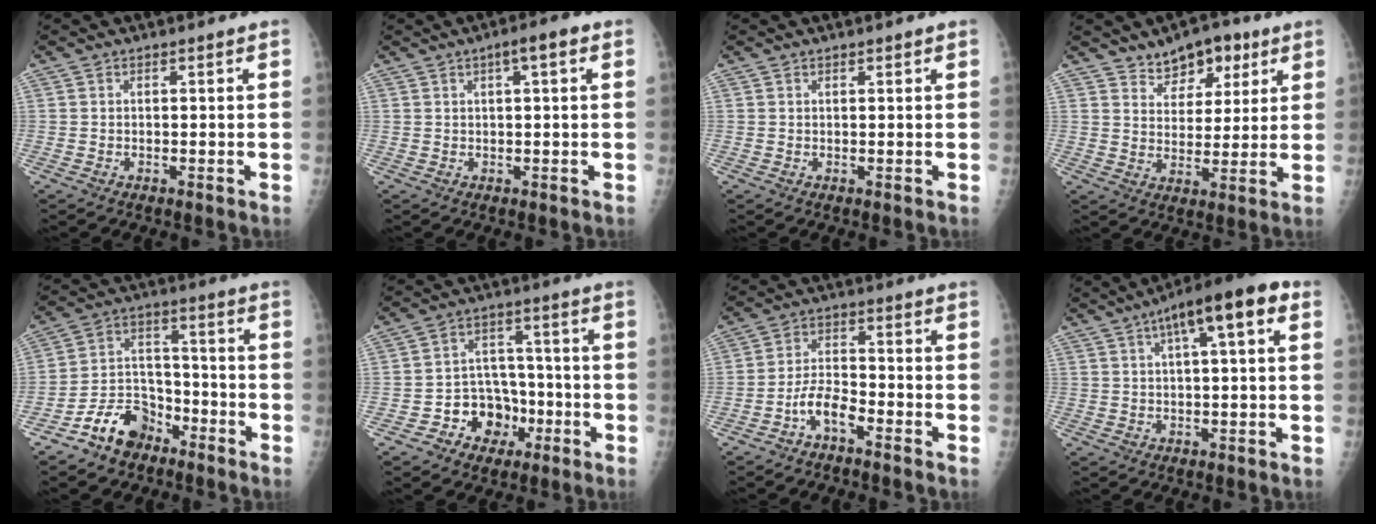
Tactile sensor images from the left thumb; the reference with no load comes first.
{"total": 3.9, "force": [1.5, 0.8, 3.5], "torque": [-0.052, 0.009, 0.021]}
{"total": 0.5, "force": [0.4, 0.2, 0.2], "torque": [-0.002, -0.002, 0.005]}
{"total": 9.2, "force": [5.9, 5.6, 4.2], "torque": [-0.027, -0.030, 0.094]}
{"total": 9.9, "force": [-6.8, 6.3, 3.6], "torque": [-0.044, 0.063, -0.127]}
{"total": 9.4, "force": [-4.0, 7.6, 4.0], "torque": [-0.014, 0.040, -0.061]}
{"total": 5.6, "force": [-3.6, 2.2, 3.7], "torque": [-0.068, 0.033, -0.071]}
{"total": 12.0, "force": [4.6, 3.1, 10.6], "torque": [-0.158, 0.026, 0.063]}